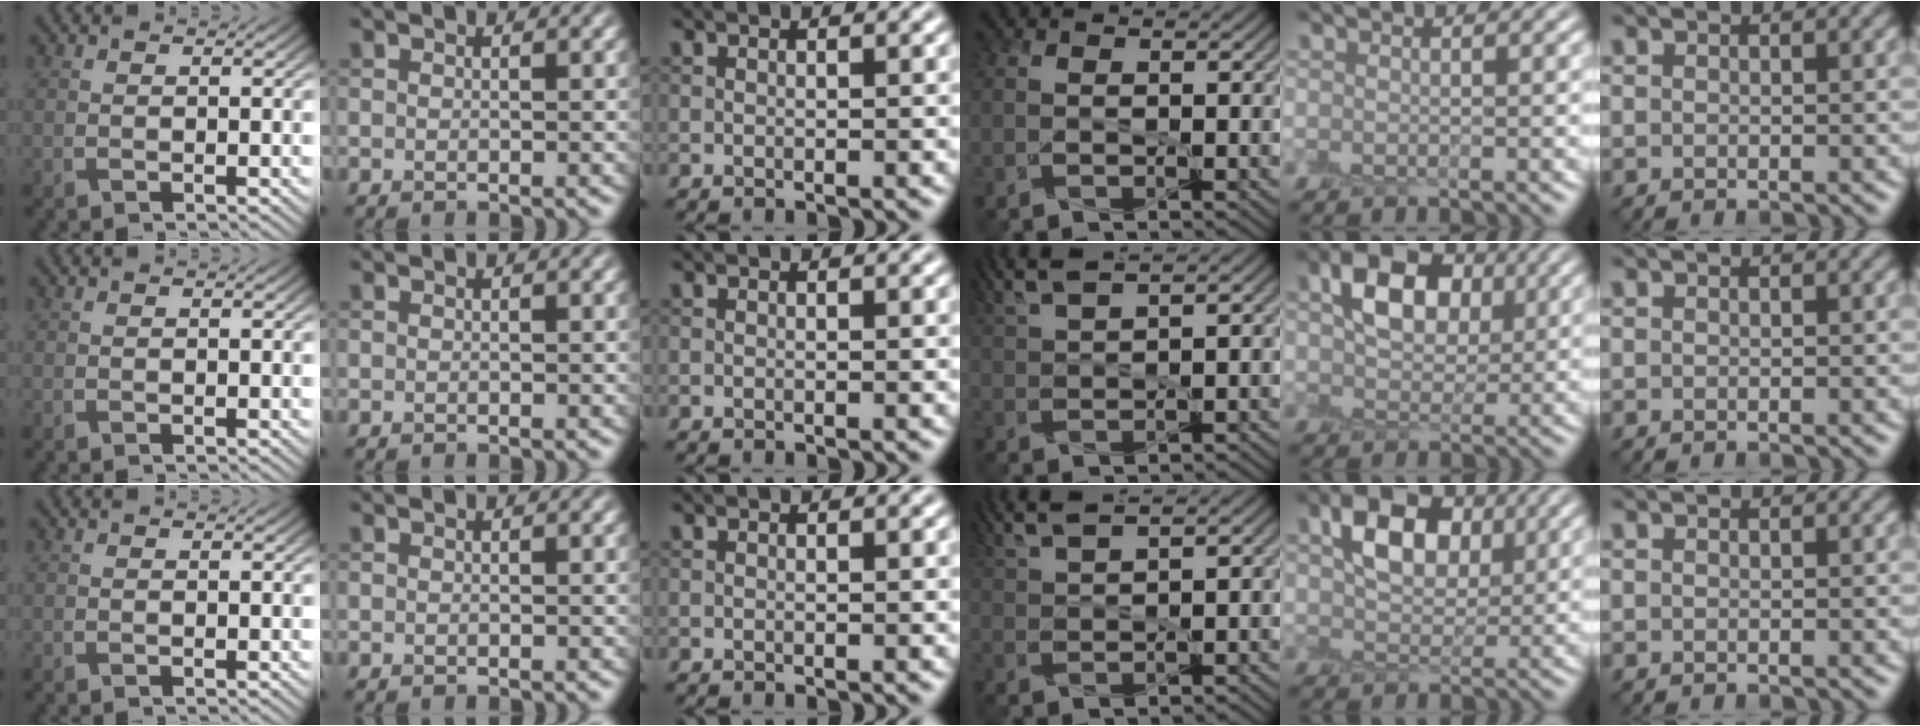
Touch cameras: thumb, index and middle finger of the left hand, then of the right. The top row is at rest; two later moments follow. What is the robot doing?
{"motion": "peel", "object": "postage stamp"}